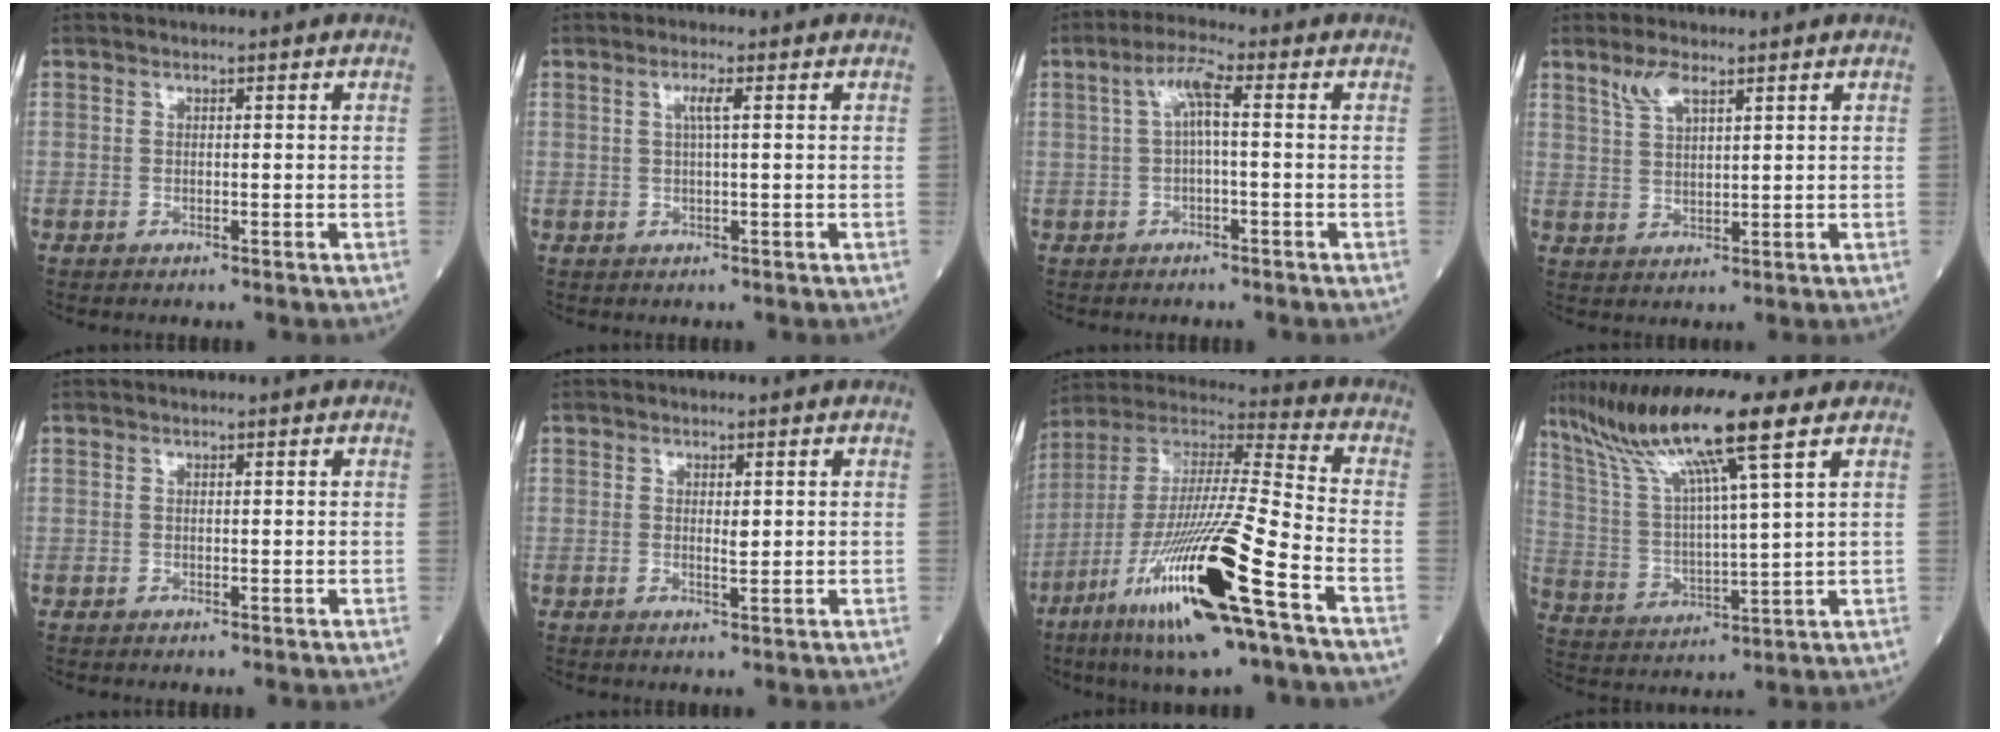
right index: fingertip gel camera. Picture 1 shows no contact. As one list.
[{"total": 2.0, "force": [0.6, -0.2, 1.9], "torque": [-0.039, 0.002, 0.011]}, {"total": 4.5, "force": [0.4, 0.5, 4.5], "torque": [-0.085, 0.018, 0.009]}, {"total": 4.0, "force": [2.8, 1.0, 2.7], "torque": [-0.062, 0.005, 0.061]}, {"total": 0.0}, {"total": 1.5, "force": [0.3, 0.3, 1.4], "torque": [-0.026, -0.002, 0.007]}, {"total": 23.3, "force": [-10.7, 1.1, 20.7], "torque": [-0.409, -0.052, -0.200]}, {"total": 16.4, "force": [11.0, -0.3, 12.2], "torque": [-0.234, 0.023, 0.200]}]